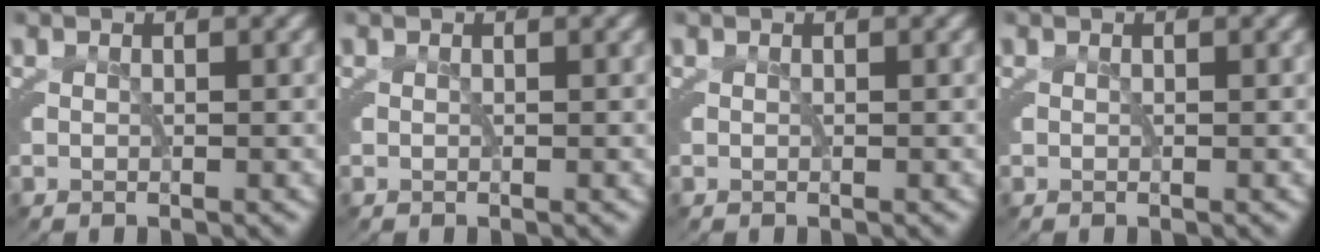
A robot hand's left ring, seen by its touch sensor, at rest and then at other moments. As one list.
[{"total": 0.0}, {"total": 0.0}, {"total": 0.0}]